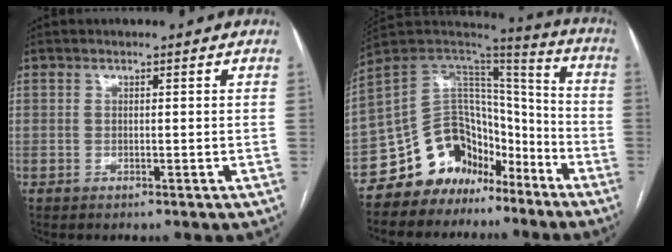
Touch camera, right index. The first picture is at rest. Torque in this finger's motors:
{"motor_torque": [0.12, -0.08, 0.01, -0.05]}